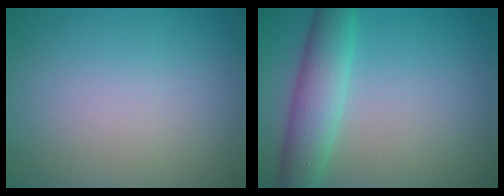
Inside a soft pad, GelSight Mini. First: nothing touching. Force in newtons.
{"total": 5.0, "press": 5.0, "slide": 0.3}